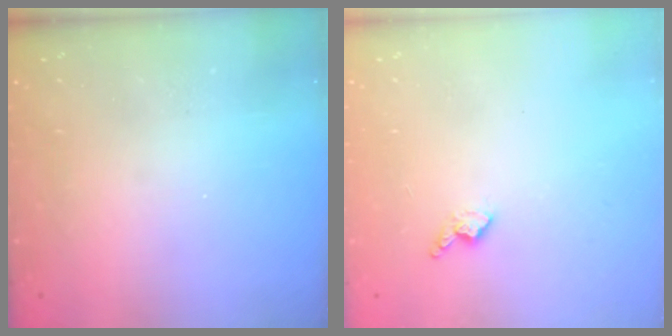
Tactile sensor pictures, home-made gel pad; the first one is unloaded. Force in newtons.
{"total": 5.7, "press": 5.7, "slide": 0.7}